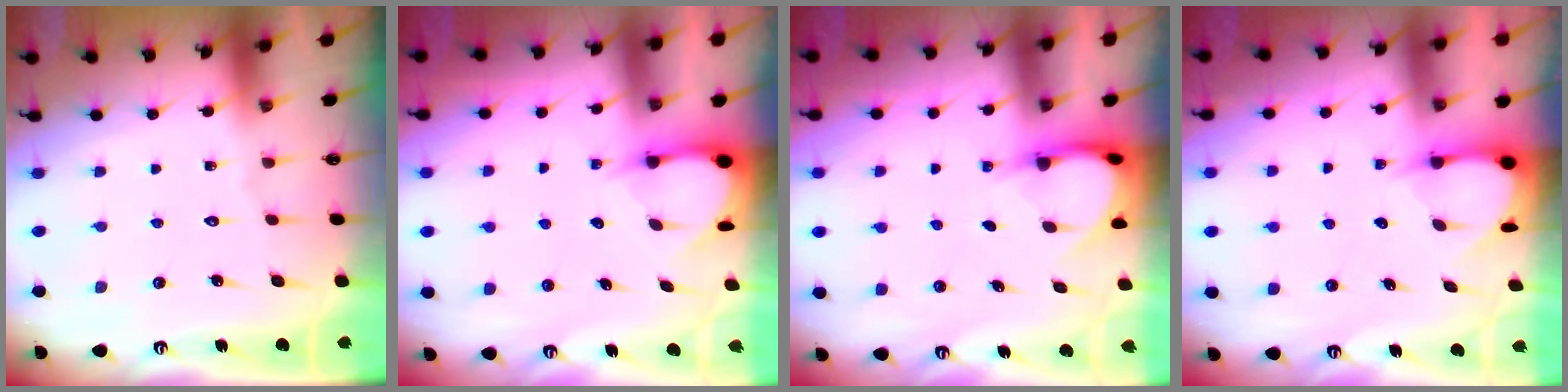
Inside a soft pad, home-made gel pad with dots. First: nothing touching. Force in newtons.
{"total": 3.4, "press": 3.3, "slide": 0.4}
{"total": 3.7, "press": 3.7, "slide": 0.4}
{"total": 3.6, "press": 3.5, "slide": 0.3}